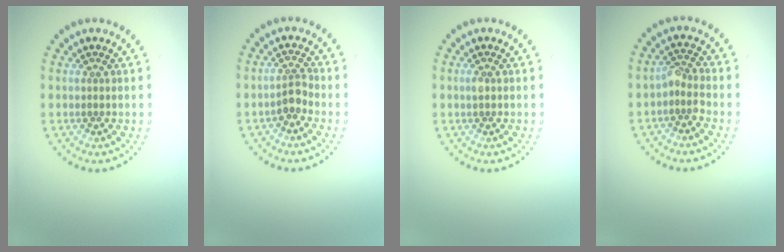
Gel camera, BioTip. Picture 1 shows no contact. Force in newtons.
{"total": 1.6, "press": 1.4, "slide": 0.8}
{"total": 0.5, "press": 0.4, "slide": 0.3}
{"total": 1.8, "press": 1.5, "slide": 1.1}